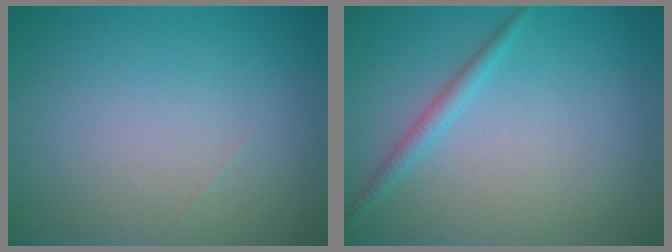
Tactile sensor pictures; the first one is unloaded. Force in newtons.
{"total": 1.5, "press": 1.5, "slide": 0.1}